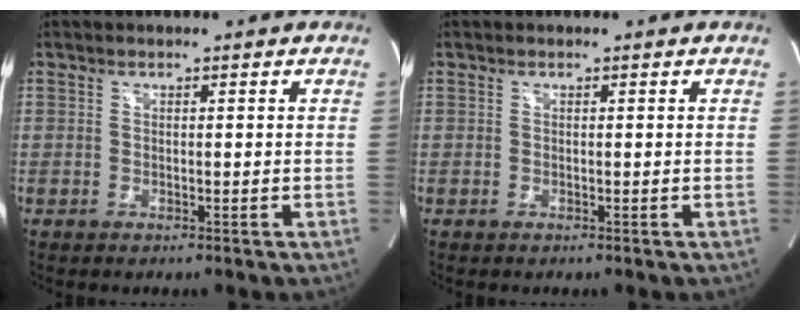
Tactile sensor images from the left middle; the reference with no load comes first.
{"total": 0.0}